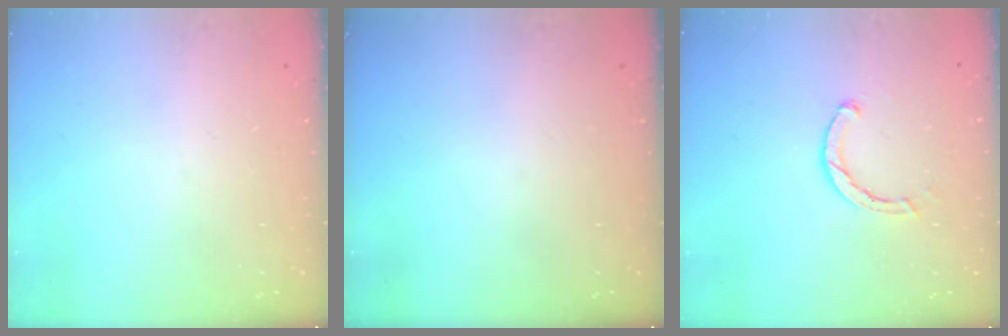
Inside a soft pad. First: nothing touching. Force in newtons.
{"total": 0.0}
{"total": 2.4, "press": 2.4, "slide": 0.1}